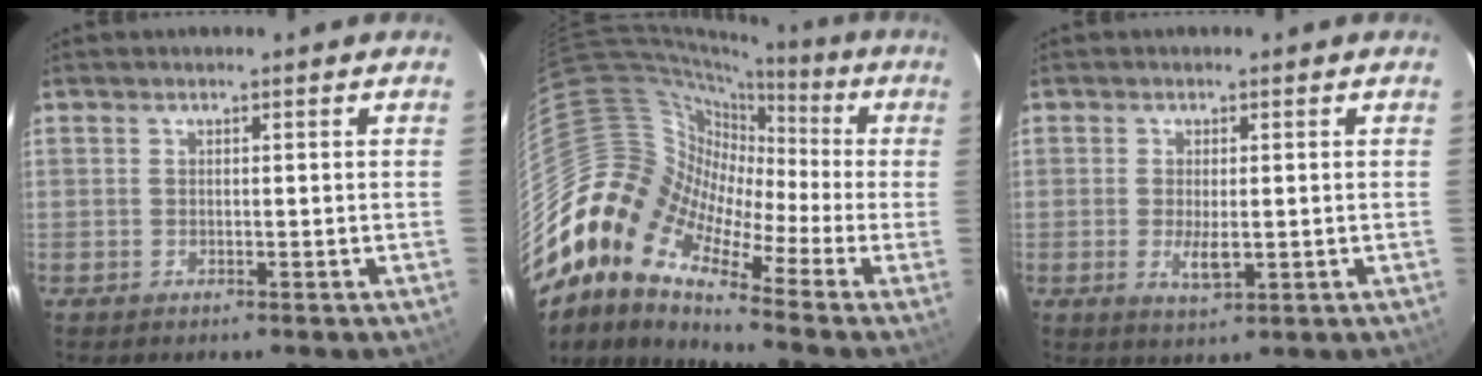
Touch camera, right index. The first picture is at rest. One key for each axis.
{"total": 11.8, "fx": -6.0, "fy": 7.4, "fz": 7.0, "tx": -0.115, "ty": 0.014, "tz": -0.146}
{"total": 4.2, "fx": -0.6, "fy": 1.7, "fz": 3.8, "tx": -0.071, "ty": -0.010, "tz": -0.007}